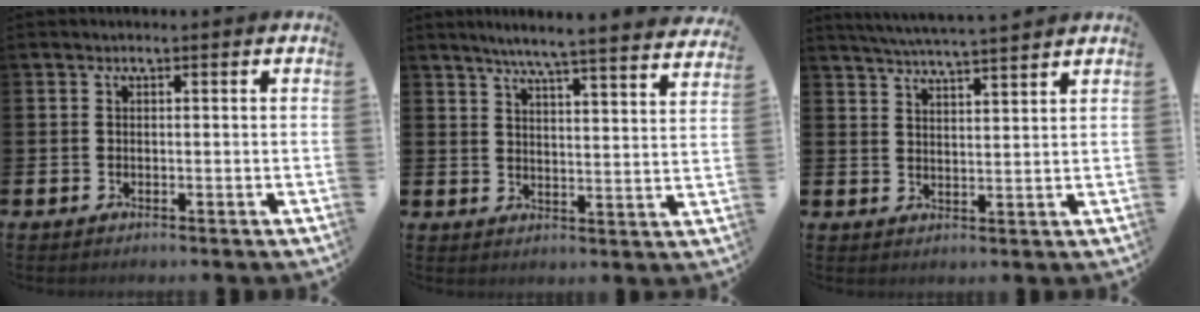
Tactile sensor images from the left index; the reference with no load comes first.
{"total": 6.0, "force": [5.6, -0.5, 2.1], "torque": [-0.054, -0.041, 0.093]}
{"total": 5.2, "force": [5.1, -0.4, 1.0], "torque": [-0.038, -0.025, 0.092]}